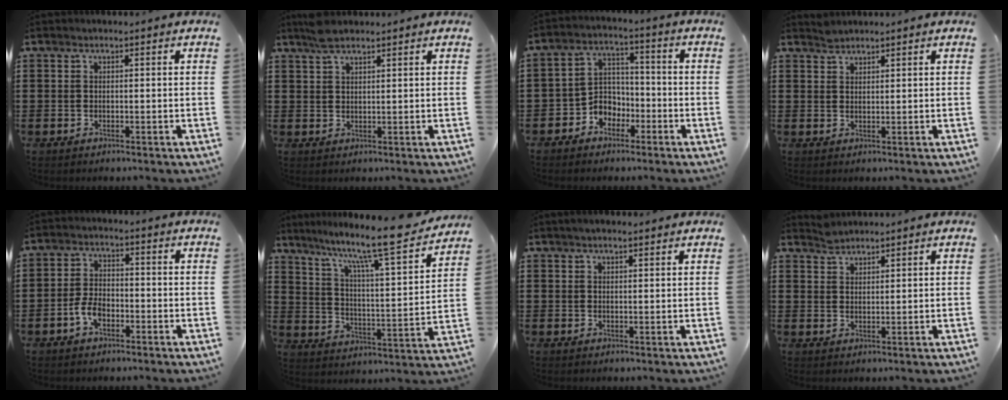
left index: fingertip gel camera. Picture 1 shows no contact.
{"total": 3.7, "force": [2.8, 1.0, 2.2], "torque": [-0.049, 0.003, 0.052]}
{"total": 5.1, "force": [-3.1, 3.9, 1.3], "torque": [-0.032, 0.011, -0.061]}
{"total": 1.5, "force": [1.5, 0.3, 0.2], "torque": [-0.007, -0.001, 0.029]}
{"total": 4.3, "force": [-1.8, 2.2, 3.2], "torque": [-0.084, -0.003, -0.041]}
{"total": 11.6, "force": [9.8, 0.3, 6.3], "torque": [-0.131, -0.075, 0.153]}
{"total": 1.5, "force": [1.2, 0.2, 0.9], "torque": [-0.018, 0.003, 0.021]}
{"total": 2.1, "force": [2.1, 0.5, 0.2], "torque": [-0.010, 0.000, 0.041]}